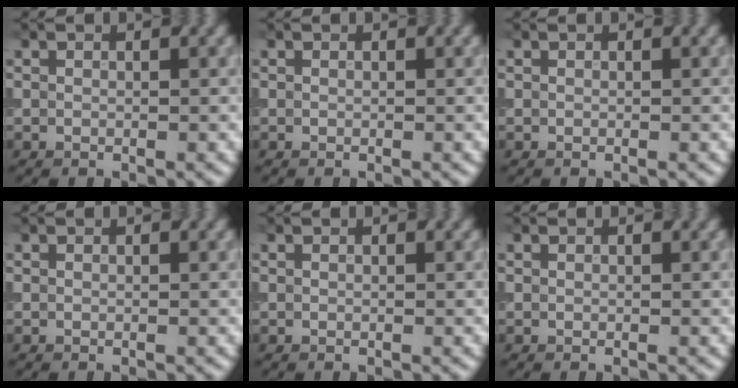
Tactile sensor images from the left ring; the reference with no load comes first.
{"total": 0.0}
{"total": 0.0}
{"total": 0.0}
{"total": 0.0}
{"total": 0.0}